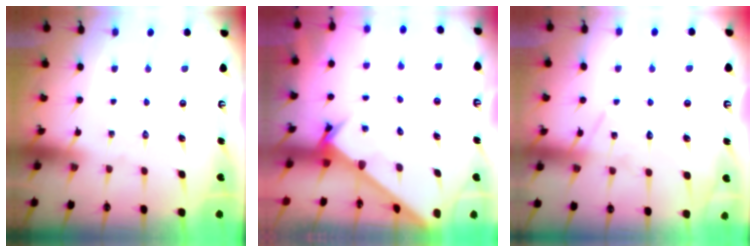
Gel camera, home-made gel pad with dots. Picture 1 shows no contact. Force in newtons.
{"total": 2.7, "press": 2.6, "slide": 0.3}
{"total": 9.8, "press": 9.8, "slide": 0.9}